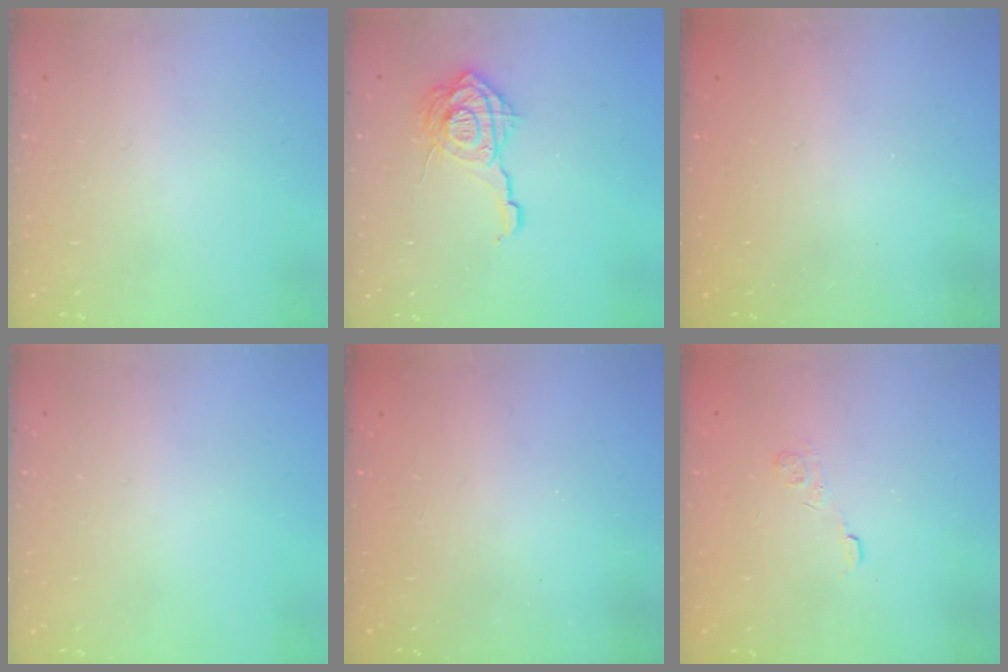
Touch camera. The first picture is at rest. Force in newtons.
{"total": 13.5, "press": 13.4, "slide": 1.6}
{"total": 1.8, "press": 1.7, "slide": 0.5}
{"total": 0.0}
{"total": 2.6, "press": 2.4, "slide": 0.8}
{"total": 2.8, "press": 2.4, "slide": 1.5}